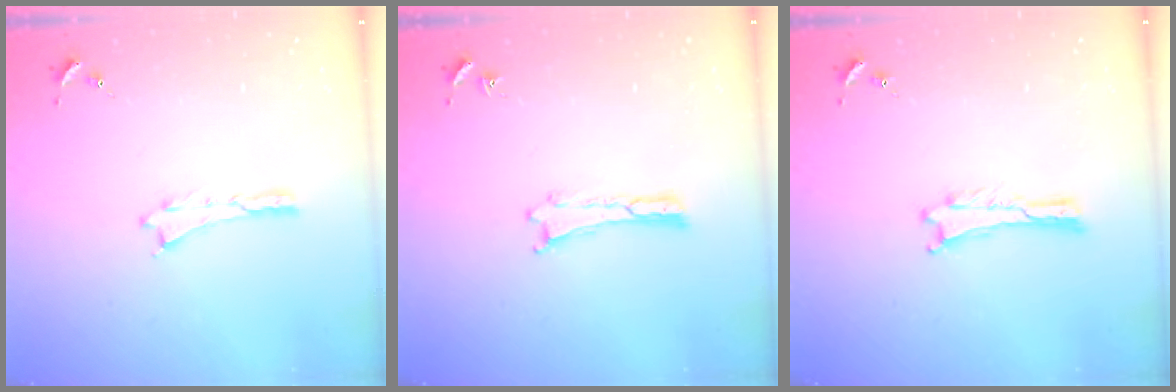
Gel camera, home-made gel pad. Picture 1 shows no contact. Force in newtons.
{"total": 0.0}
{"total": 0.0}